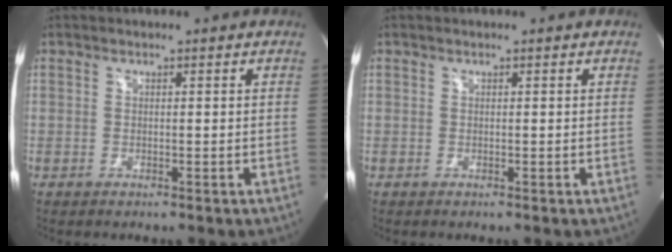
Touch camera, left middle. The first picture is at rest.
{"total": 0.0}